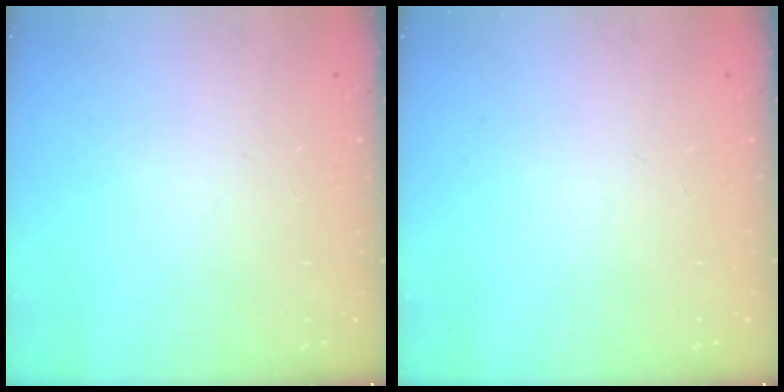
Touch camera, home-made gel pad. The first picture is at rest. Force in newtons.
{"total": 0.0}